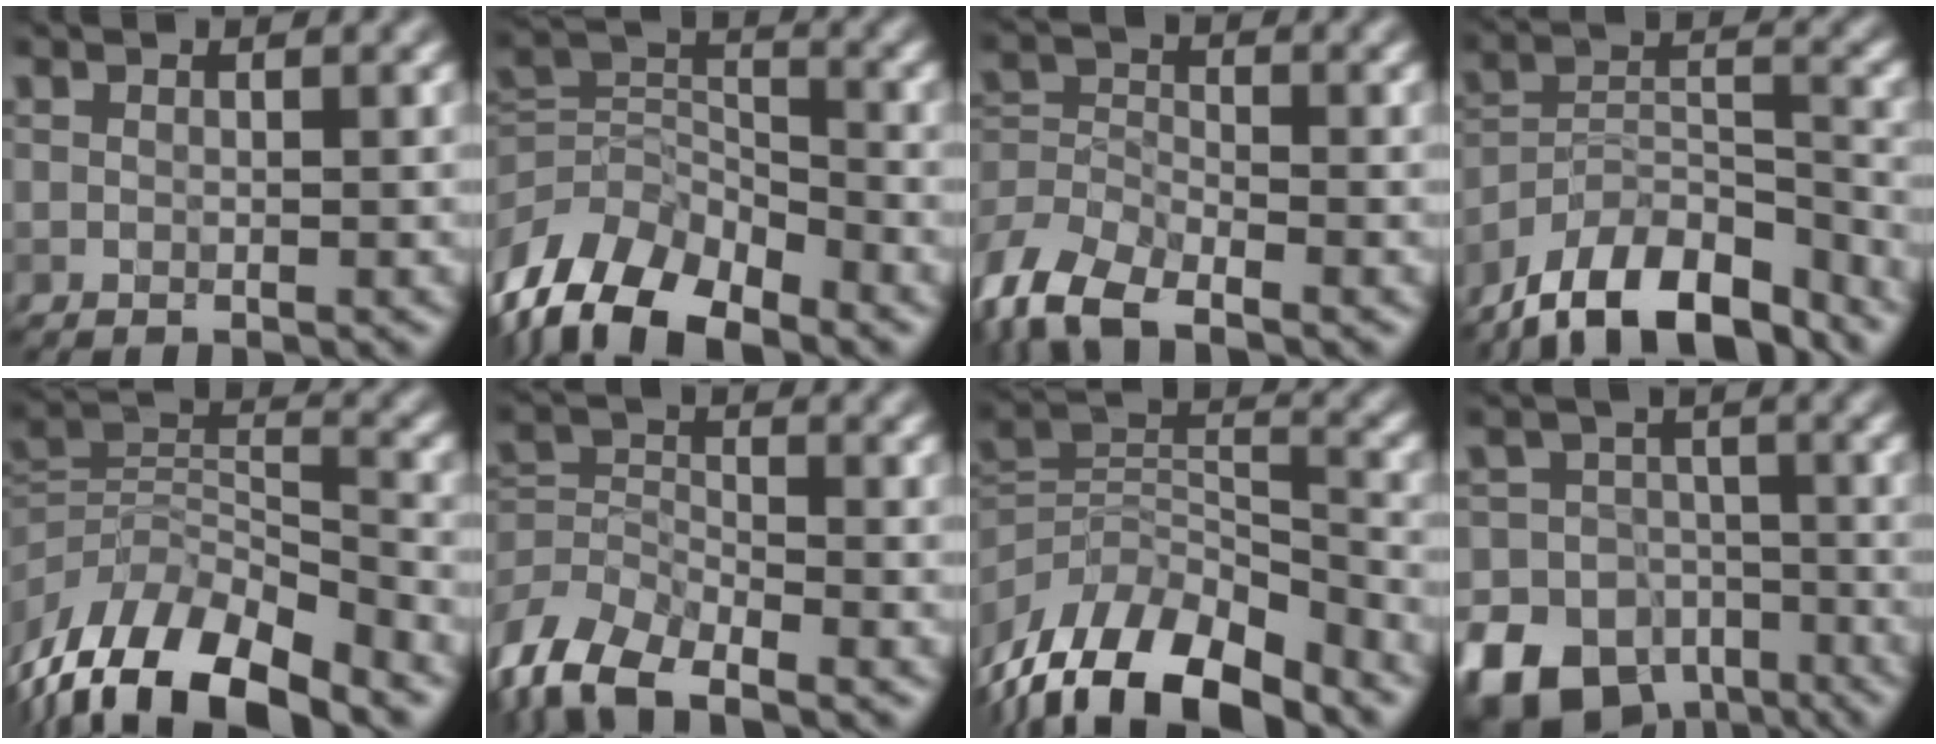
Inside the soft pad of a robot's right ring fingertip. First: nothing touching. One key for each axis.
{"total": 10.8, "fx": -7.0, "fy": 5.7, "fz": 5.8, "tx": -0.106, "ty": 0.002, "tz": -0.129}
{"total": 6.0, "fx": -4.3, "fy": 2.8, "fz": 3.3, "tx": -0.063, "ty": -0.005, "tz": -0.092}
{"total": 11.1, "fx": -9.1, "fy": 3.9, "fz": 5.1, "tx": -0.084, "ty": 0.015, "tz": -0.161}
{"total": 11.2, "fx": -7.0, "fy": 4.9, "fz": 7.3, "tx": -0.130, "ty": 0.004, "tz": -0.131}
{"total": 6.8, "fx": -4.9, "fy": 3.1, "fz": 3.6, "tx": -0.069, "ty": -0.005, "tz": -0.102}
{"total": 12.7, "fx": -8.4, "fy": 5.8, "fz": 7.6, "tx": -0.150, "ty": 0.002, "tz": -0.146}
{"total": 14.5, "fx": -9.3, "fy": 10.2, "fz": 4.3, "tx": -0.081, "ty": -0.049, "tz": -0.164}